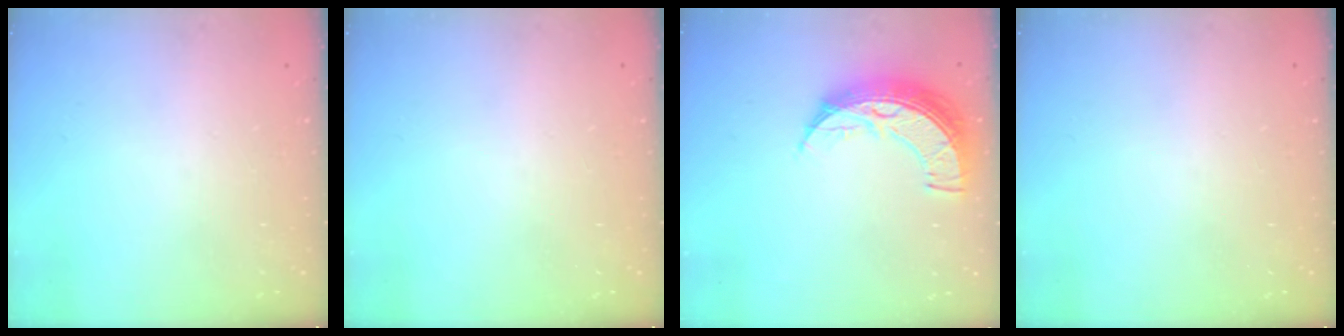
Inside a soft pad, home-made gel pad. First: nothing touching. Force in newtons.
{"total": 0.0}
{"total": 11.9, "press": 11.8, "slide": 1.0}
{"total": 0.0}